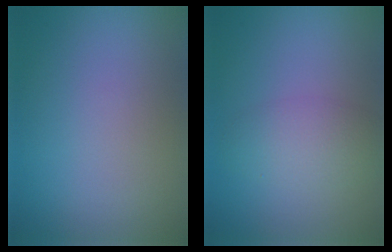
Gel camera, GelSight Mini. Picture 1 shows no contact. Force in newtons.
{"total": 3.3, "press": 3.3, "slide": 0.2}